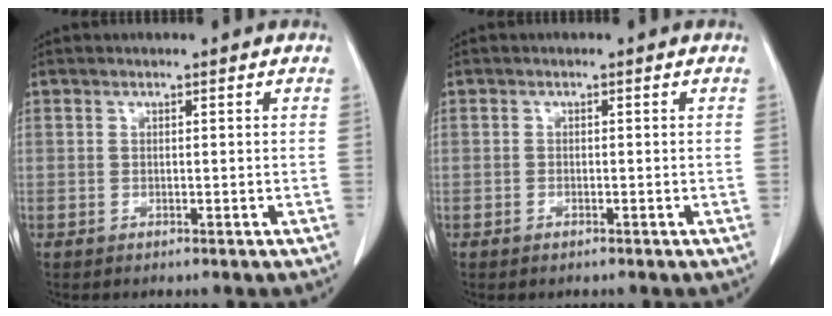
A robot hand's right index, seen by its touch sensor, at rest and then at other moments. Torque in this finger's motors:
{"motor_torque": [-0.02, 0.10, 0.00, 0.00]}